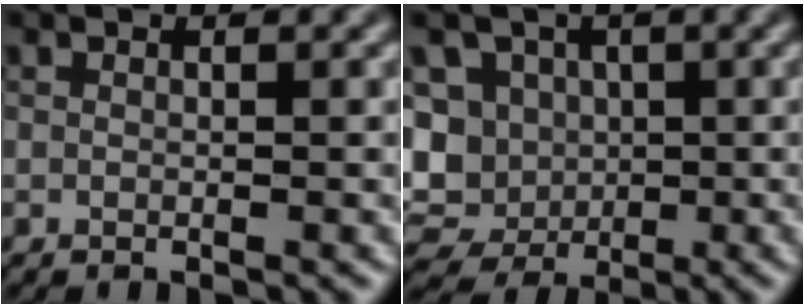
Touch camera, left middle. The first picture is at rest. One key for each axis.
{"total": 9.8, "fx": -0.3, "fy": 8.7, "fz": 4.5, "tx": -0.074, "ty": 0.027, "tz": -0.043}